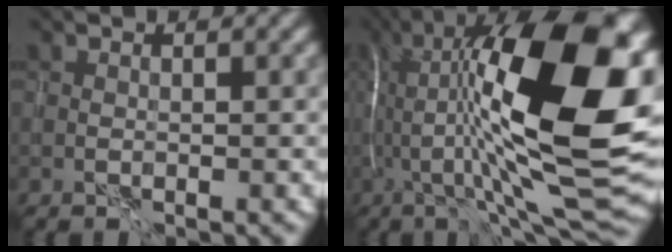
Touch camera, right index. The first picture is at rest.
{"total": 20.2, "force": [2.3, 6.1, 19.1], "torque": [-0.309, 0.024, 0.042]}